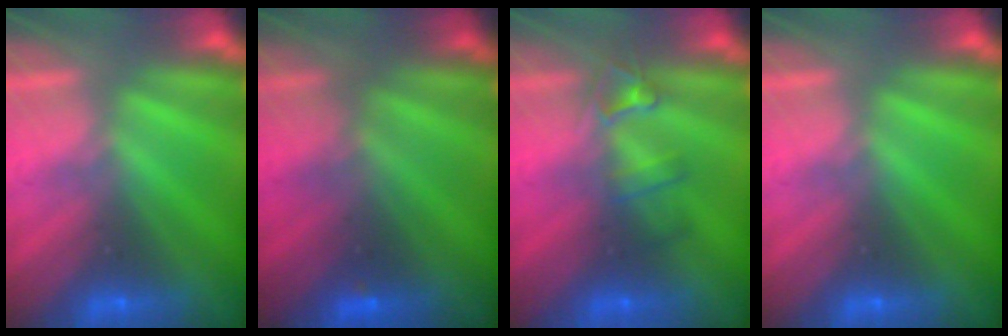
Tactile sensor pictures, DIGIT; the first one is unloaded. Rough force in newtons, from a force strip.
{"total": 1.9}
{"total": 2.4}
{"total": 0.0}